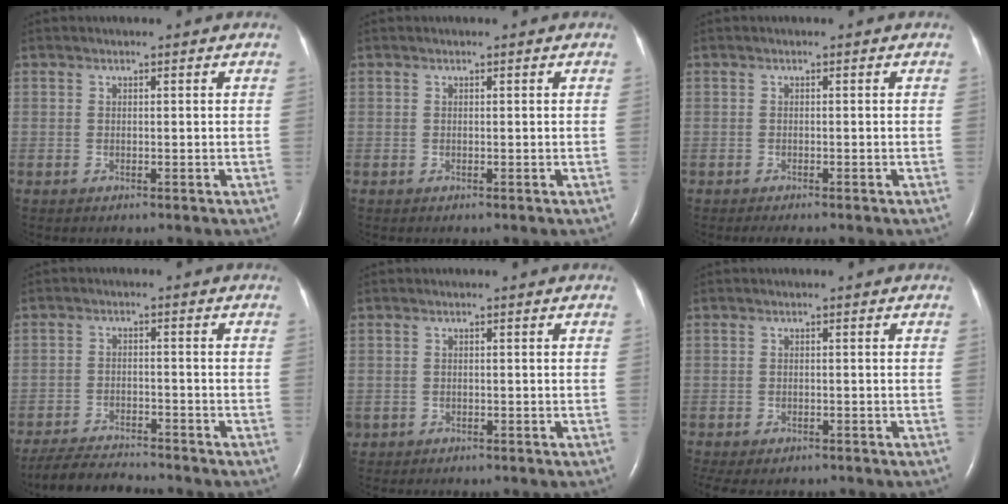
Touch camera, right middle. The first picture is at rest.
{"total": 0.0}
{"total": 1.8, "force": [-1.5, 0.2, 0.9], "torque": [-0.014, -0.005, -0.019]}
{"total": 7.4, "force": [-7.1, 0.4, 1.9], "torque": [-0.033, -0.017, -0.121]}
{"total": 0.9, "force": [-0.4, 0.8, 0.1], "torque": [-0.011, 0.004, -0.002]}
{"total": 6.8, "force": [-5.4, 3.0, 2.8], "torque": [-0.047, -0.003, -0.072]}